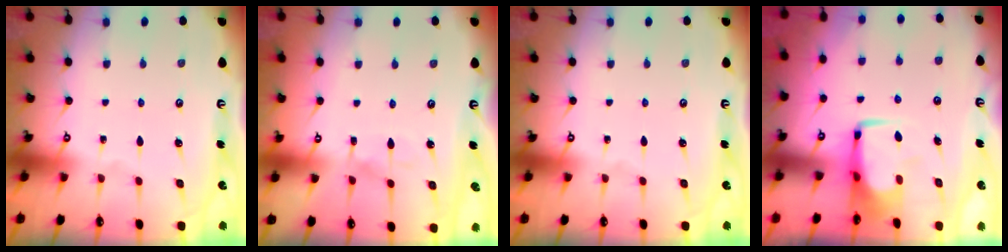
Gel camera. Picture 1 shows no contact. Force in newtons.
{"total": 6.1, "press": 6.1, "slide": 0.7}
{"total": 0.0}
{"total": 0.9, "press": 0.7, "slide": 0.4}